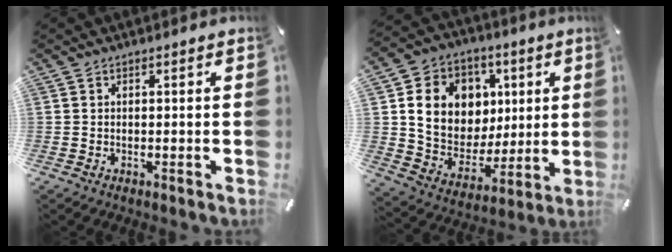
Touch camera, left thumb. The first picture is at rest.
{"total": 15.5, "force": [4.2, 13.4, 6.5], "torque": [-0.100, -0.013, 0.092]}